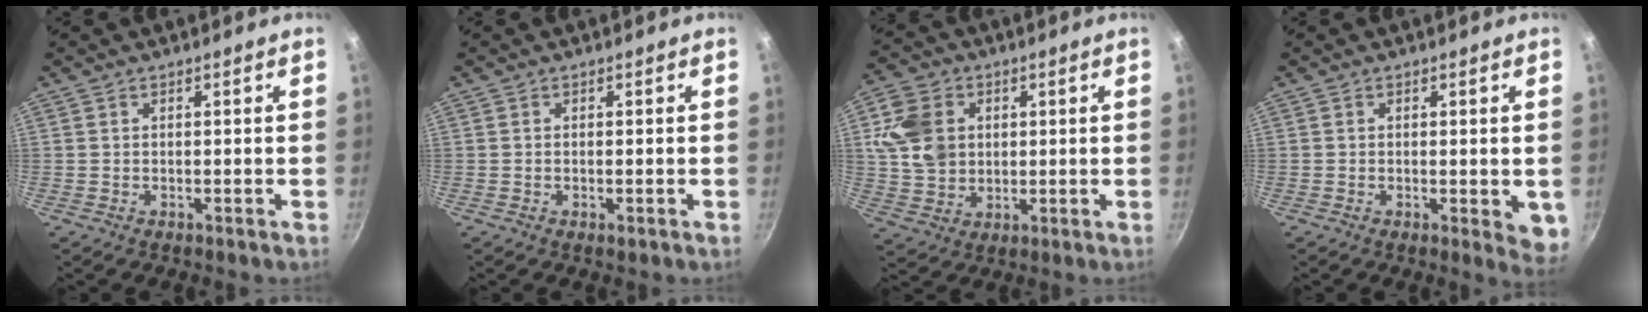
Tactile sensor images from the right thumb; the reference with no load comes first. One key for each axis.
{"total": 0.8, "fx": -0.2, "fy": 0.3, "fz": 0.7, "tx": -0.013, "ty": -0.001, "tz": -0.004}
{"total": 11.1, "fx": 2.4, "fy": 9.0, "fz": 6.0, "tx": -0.088, "ty": -0.001, "tz": 0.046}
{"total": 4.9, "fx": -0.7, "fy": 1.8, "fz": 4.5, "tx": -0.053, "ty": -0.014, "tz": -0.009}